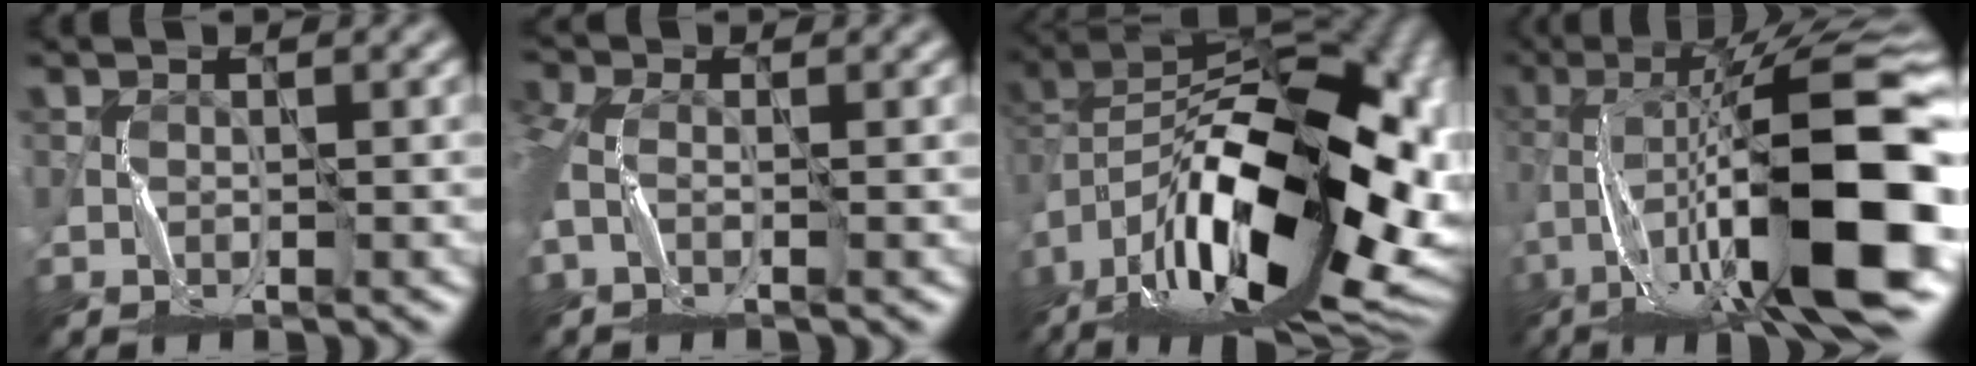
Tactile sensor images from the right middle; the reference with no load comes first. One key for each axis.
{"total": 3.3, "fx": -0.4, "fy": 1.7, "fz": 2.8, "tx": -0.079, "ty": -0.007, "tz": -0.004}
{"total": 19.3, "fx": -6.5, "fy": 8.5, "fz": 16.0, "tx": -0.237, "ty": 0.021, "tz": -0.110}
{"total": 17.4, "fx": -4.3, "fy": 5.1, "fz": 16.1, "tx": -0.279, "ty": 0.033, "tz": -0.071}